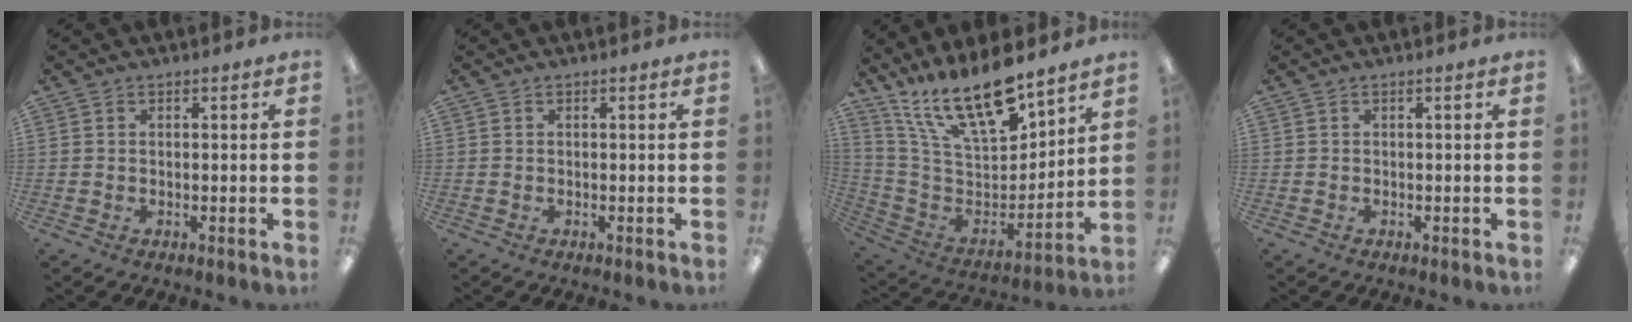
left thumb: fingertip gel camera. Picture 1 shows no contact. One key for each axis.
{"total": 0.0}
{"total": 20.4, "fx": 15.4, "fy": 6.9, "fz": 11.5, "tx": -0.229, "ty": -0.102, "tz": 0.271}
{"total": 0.0}